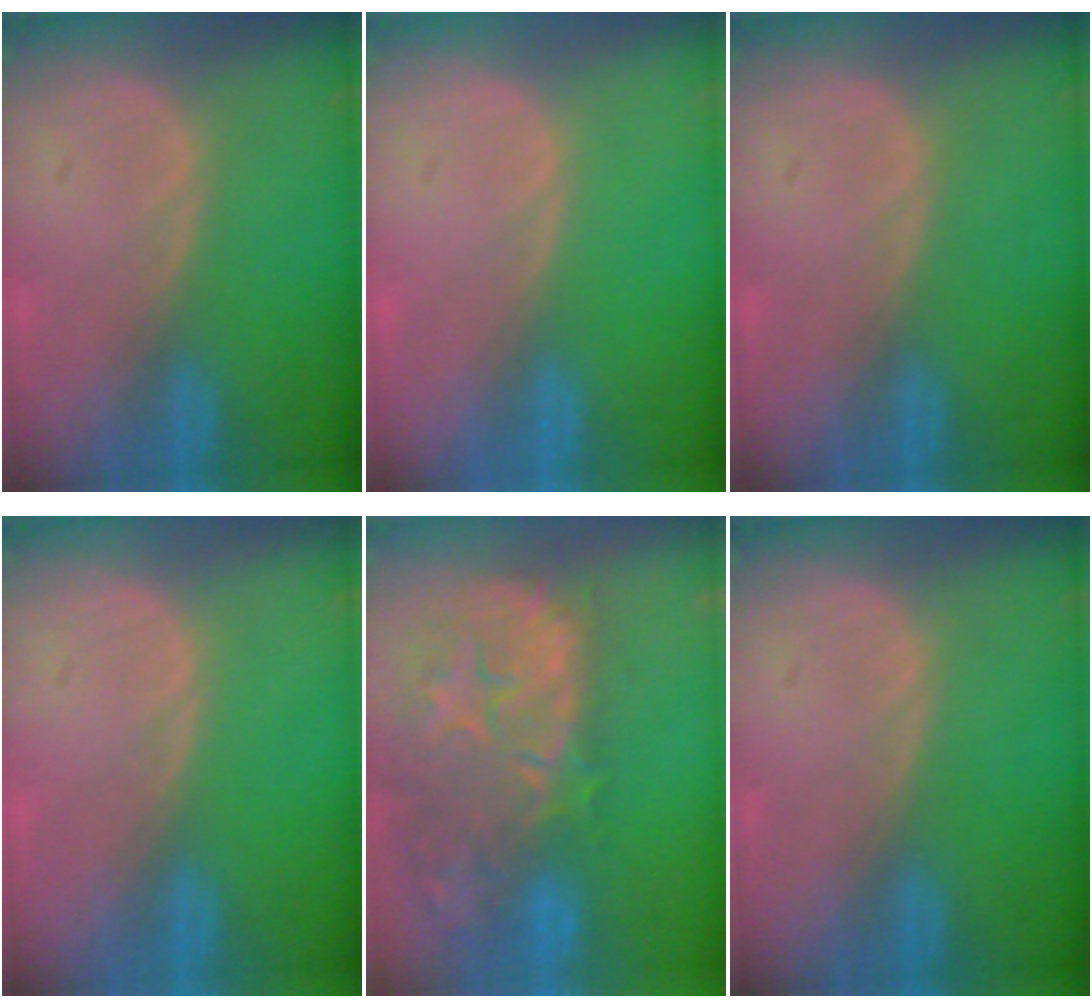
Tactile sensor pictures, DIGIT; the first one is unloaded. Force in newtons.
{"total": 0.0}
{"total": 0.0}
{"total": 0.0}
{"total": 14.9, "press": 11.8, "slide": 9.0}
{"total": 0.0}